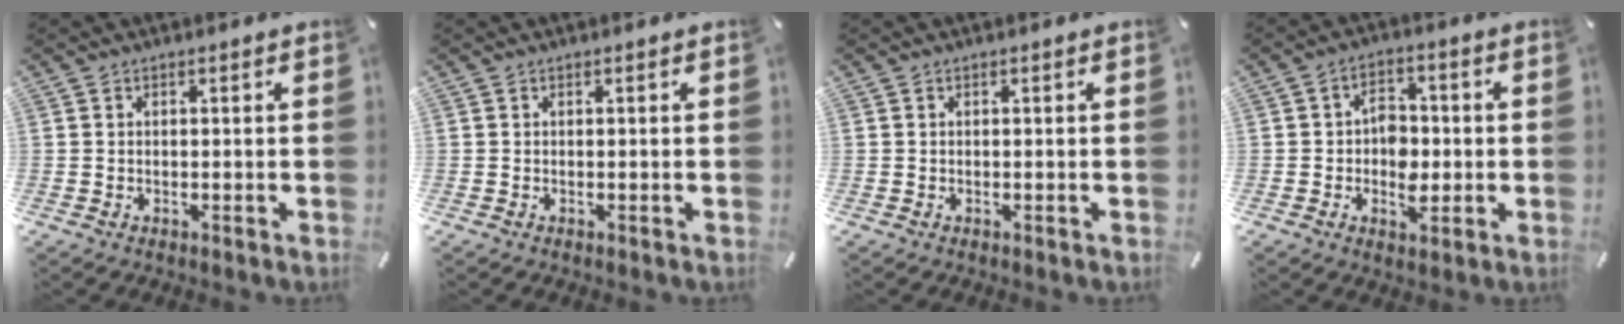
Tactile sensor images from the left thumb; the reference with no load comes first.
{"total": 0.0}
{"total": 0.0}
{"total": 6.8, "force": [-1.0, 4.9, 4.6], "torque": [-0.066, 0.000, -0.020]}